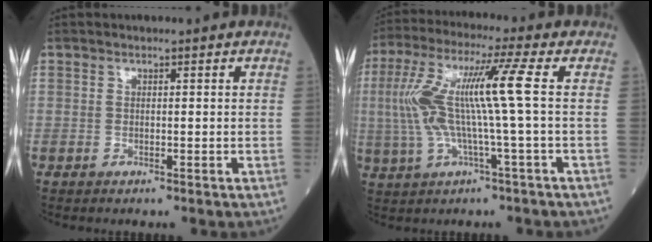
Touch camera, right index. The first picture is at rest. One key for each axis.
{"total": 11.7, "fx": 0.7, "fy": -0.5, "fz": 11.7, "tx": -0.248, "ty": 0.024, "tz": 0.014}